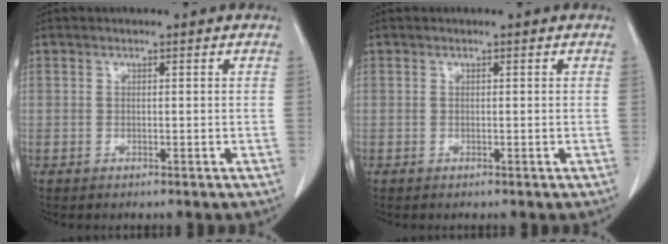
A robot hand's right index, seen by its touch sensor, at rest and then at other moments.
{"total": 0.0}